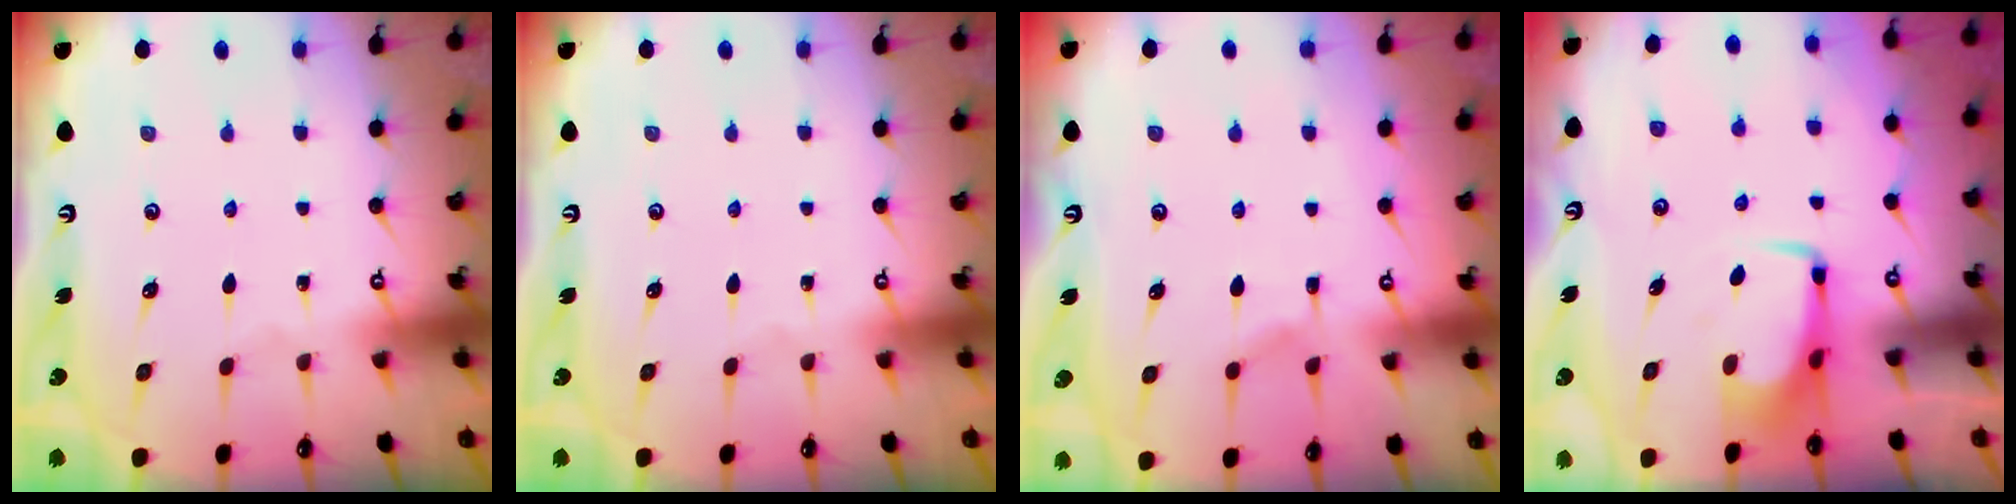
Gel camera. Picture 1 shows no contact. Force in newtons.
{"total": 0.0}
{"total": 6.3, "press": 6.2, "slide": 0.7}
{"total": 2.9, "press": 2.9, "slide": 0.3}